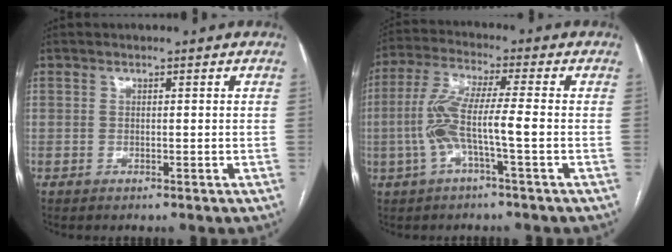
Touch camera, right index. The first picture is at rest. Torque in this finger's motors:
{"motor_torque": [0.40, -0.23, 0.34, 0.19]}